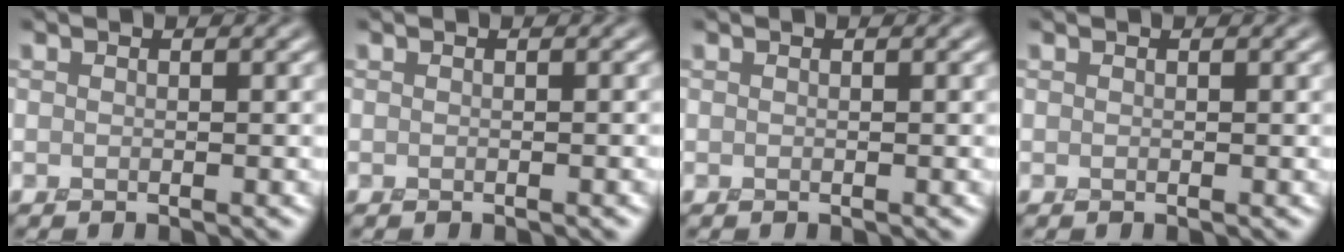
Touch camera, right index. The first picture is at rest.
{"total": 0.7, "force": [-0.5, 0.1, 0.5], "torque": [-0.009, -0.004, -0.007]}
{"total": 0.0}
{"total": 0.0}